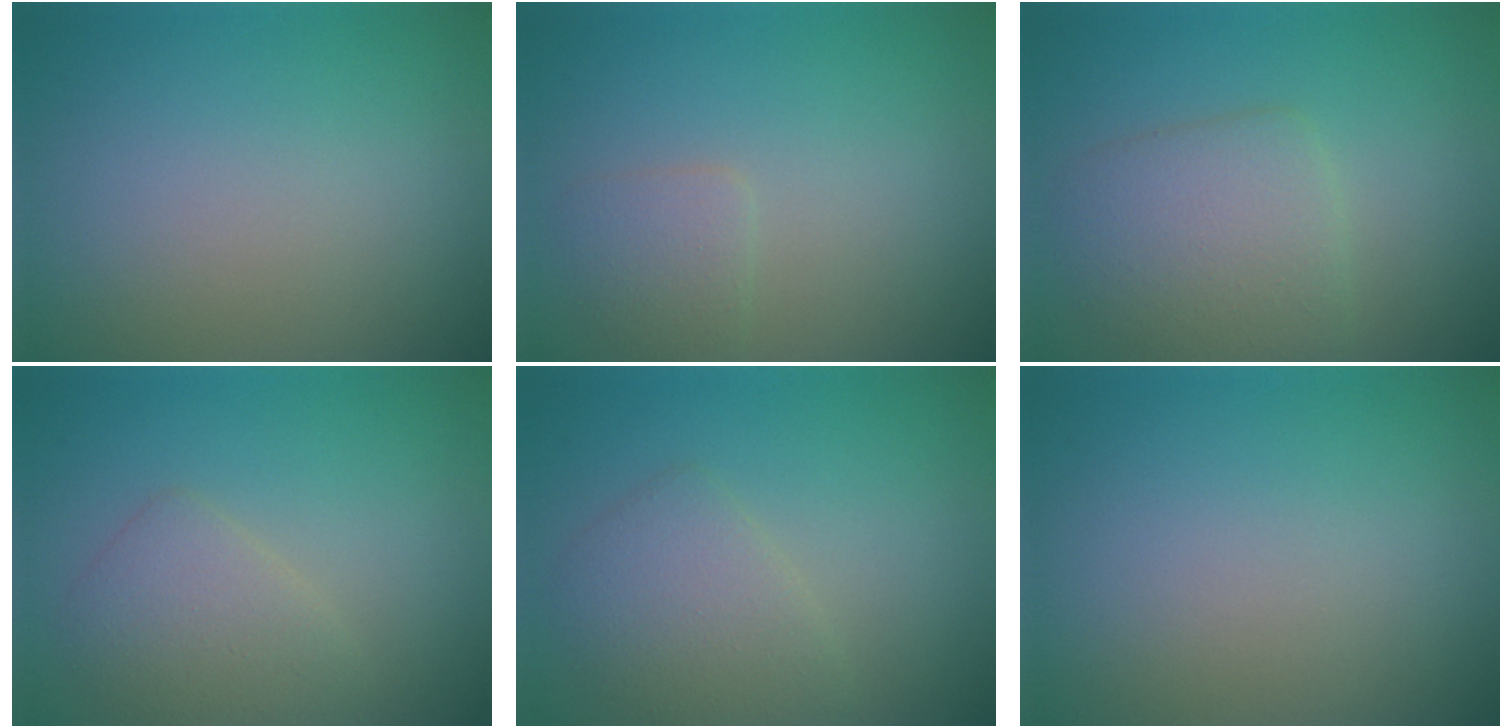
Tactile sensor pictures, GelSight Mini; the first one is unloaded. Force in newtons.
{"total": 1.6, "press": 1.6, "slide": 0.1}
{"total": 4.0, "press": 4.0, "slide": 0.1}
{"total": 2.8, "press": 2.8, "slide": 0.2}
{"total": 2.9, "press": 2.9, "slide": 0.2}
{"total": 0.0}